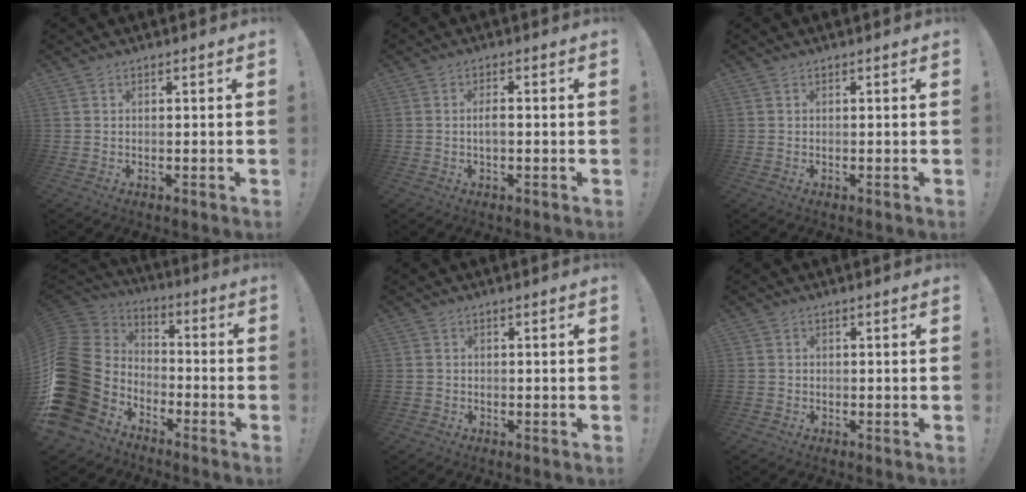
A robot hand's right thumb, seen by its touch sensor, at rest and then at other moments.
{"total": 2.7, "force": [-0.6, 0.7, 2.5], "torque": [-0.057, 0.004, -0.013]}
{"total": 0.0}
{"total": 21.6, "force": [-6.2, 16.5, 12.5], "torque": [-0.212, 0.022, -0.058]}
{"total": 1.5, "force": [-0.9, 1.1, 0.5], "torque": [-0.006, 0.005, -0.017]}
{"total": 1.4, "force": [-0.9, 1.0, 0.4], "torque": [-0.005, 0.005, -0.017]}